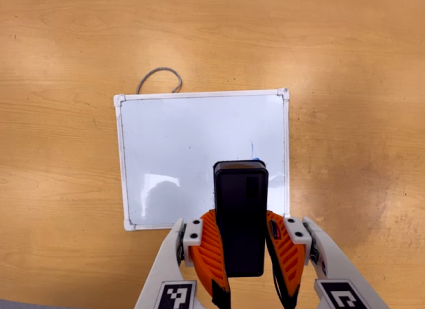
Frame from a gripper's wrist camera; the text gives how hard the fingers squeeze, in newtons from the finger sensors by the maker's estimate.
{"total": 9.2, "left": 7.9, "right": 10.5}